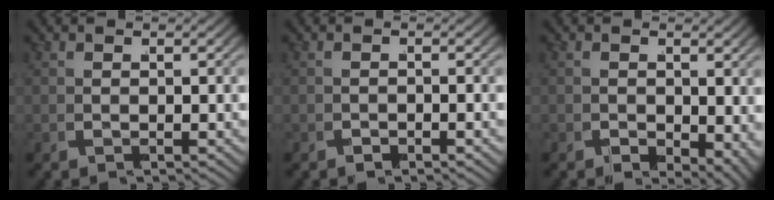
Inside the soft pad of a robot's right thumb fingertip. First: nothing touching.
{"total": 1.1, "force": [-1.0, 0.4, 0.2], "torque": [-0.011, -0.009, -0.019]}
{"total": 3.1, "force": [-0.8, 2.2, 2.1], "torque": [-0.042, -0.027, -0.001]}